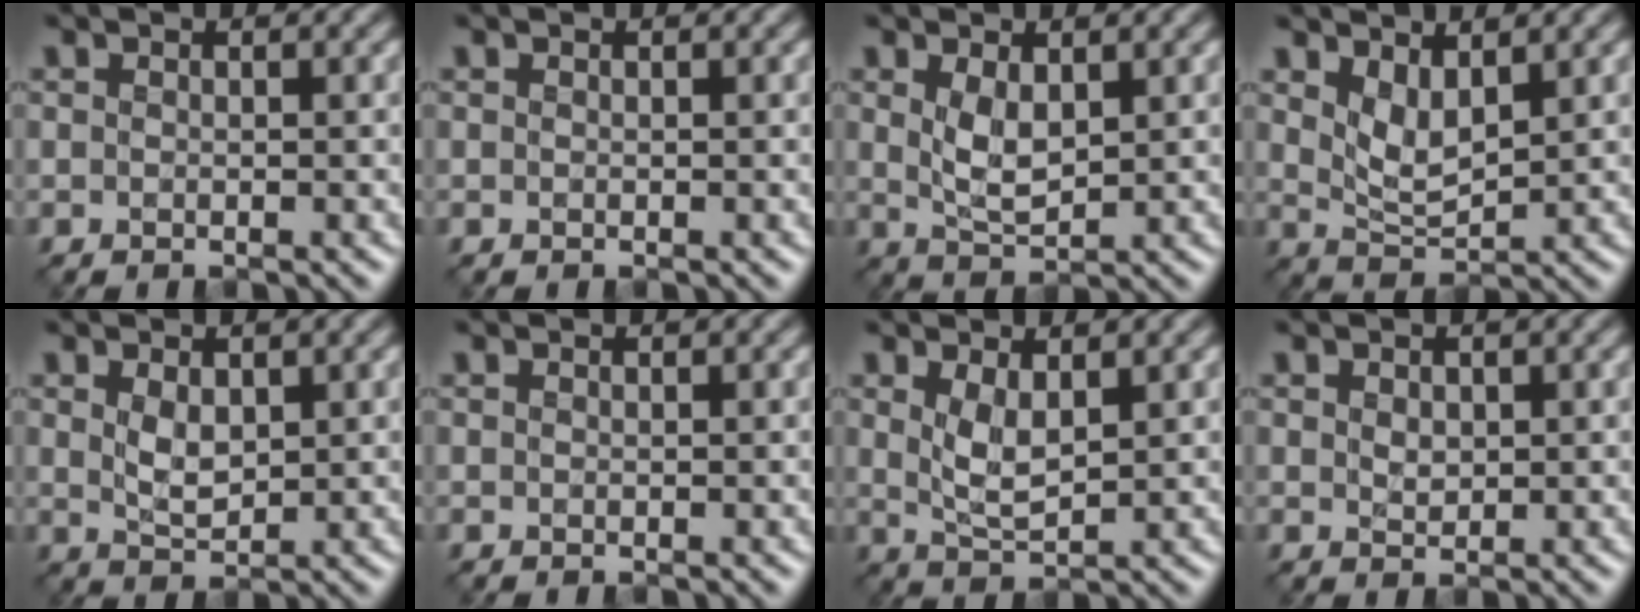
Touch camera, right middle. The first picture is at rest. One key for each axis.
{"total": 0.0}
{"total": 2.6, "fx": 0.9, "fy": 1.3, "fz": 2.0, "tx": -0.046, "ty": -0.001, "tz": 0.024}
{"total": 2.6, "fx": 1.5, "fy": 1.1, "fz": 1.8, "tx": -0.038, "ty": -0.006, "tz": 0.036}
{"total": 2.0, "fx": 0.7, "fy": 1.2, "fz": 1.5, "tx": -0.033, "ty": 0.000, "tz": 0.020}
{"total": 0.0}
{"total": 2.4, "fx": 1.0, "fy": 0.9, "fz": 2.0, "tx": -0.044, "ty": -0.001, "tz": 0.026}
{"total": 0.9, "fx": 0.4, "fy": 0.7, "fz": 0.5, "tx": -0.007, "ty": 0.002, "tz": 0.010}